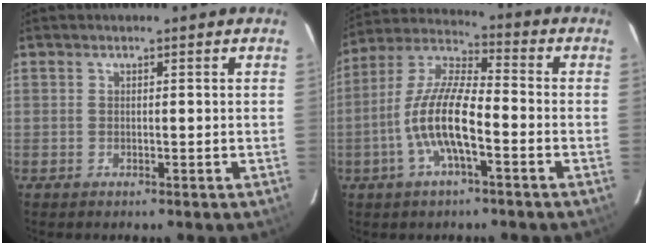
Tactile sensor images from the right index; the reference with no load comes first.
{"total": 12.4, "force": [-4.2, 3.3, 11.2], "torque": [-0.232, 0.001, -0.083]}